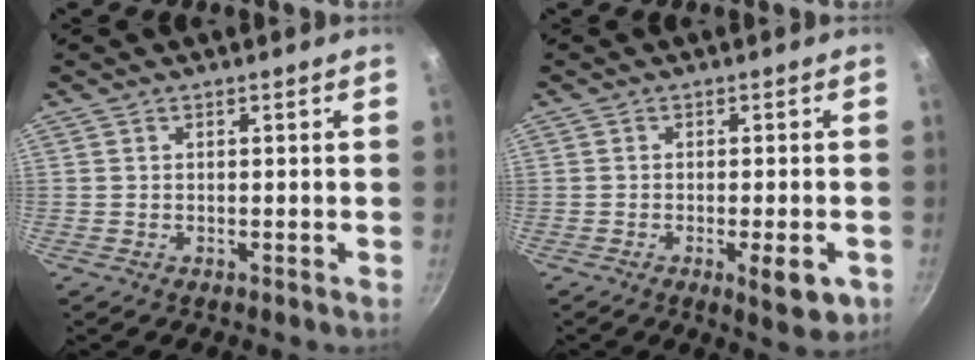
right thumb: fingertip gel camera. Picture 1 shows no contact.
{"total": 6.4, "force": [-2.9, 2.0, 5.3], "torque": [-0.063, 0.007, -0.035]}